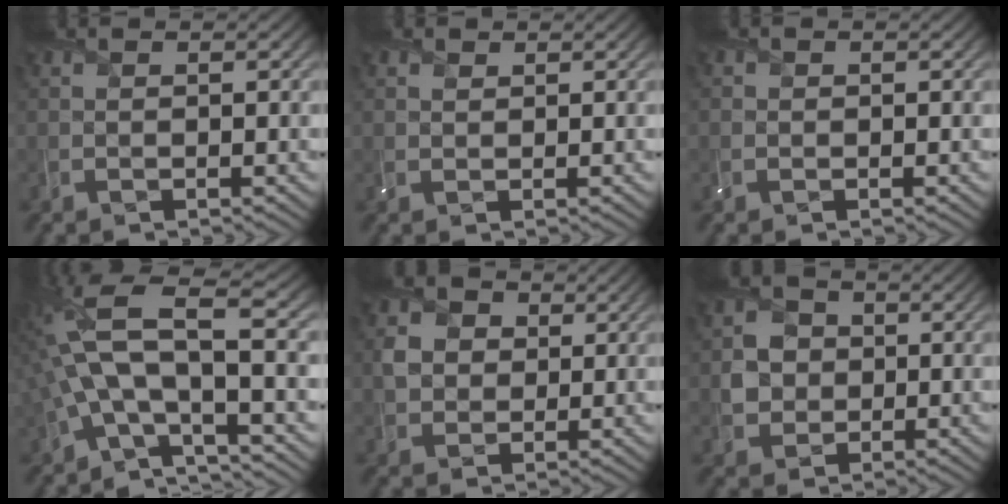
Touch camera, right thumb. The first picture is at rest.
{"total": 0.8, "force": [0.6, 0.4, 0.2], "torque": [-0.007, 0.000, 0.013]}
{"total": 0.7, "force": [-0.3, 0.7, 0.0], "torque": [0.004, -0.002, -0.006]}
{"total": 12.3, "force": [-1.9, 4.6, 11.3], "torque": [-0.256, 0.005, -0.050]}
{"total": 3.7, "force": [0.6, 3.3, 1.7], "torque": [-0.046, 0.004, 0.005]}
{"total": 3.9, "force": [-0.3, 3.5, 1.7], "torque": [-0.041, 0.002, -0.013]}